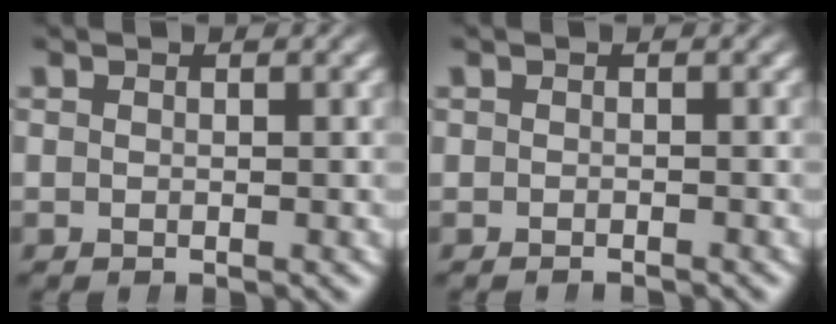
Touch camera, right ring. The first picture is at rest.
{"total": 0.9, "force": [-0.8, -0.4, -0.2], "torque": [0.006, -0.005, -0.010]}